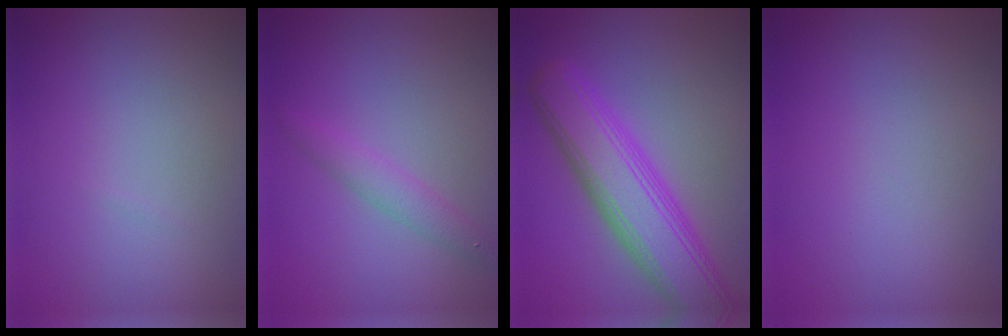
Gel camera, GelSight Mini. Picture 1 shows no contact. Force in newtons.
{"total": 1.9, "press": 1.9, "slide": 0.1}
{"total": 8.1, "press": 8.1, "slide": 0.2}
{"total": 0.0}